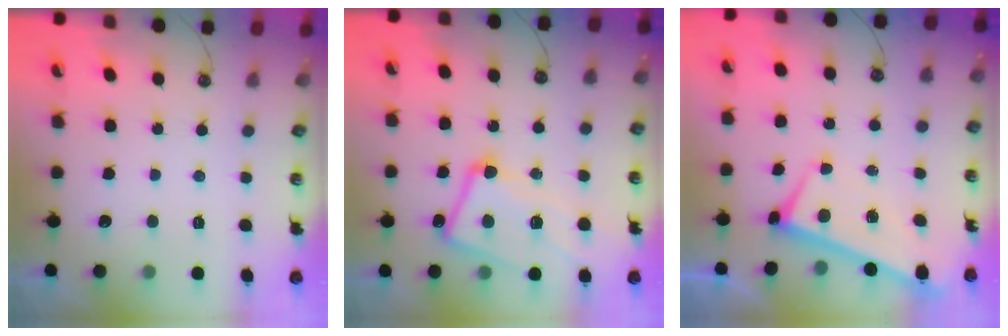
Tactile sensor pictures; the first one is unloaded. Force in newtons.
{"total": 9.0, "press": 8.9, "slide": 1.6}
{"total": 1.0, "press": 0.9, "slide": 0.3}